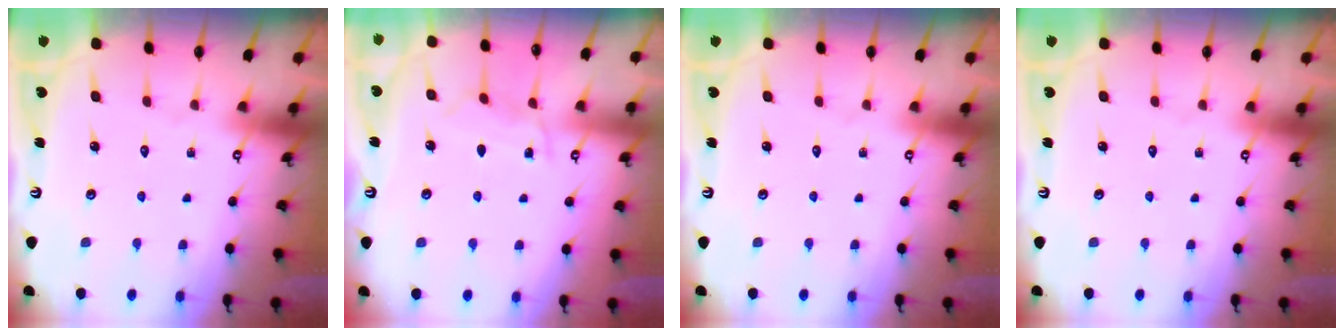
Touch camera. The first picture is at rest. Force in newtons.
{"total": 6.4, "press": 6.3, "slide": 0.8}
{"total": 0.0}
{"total": 0.0}